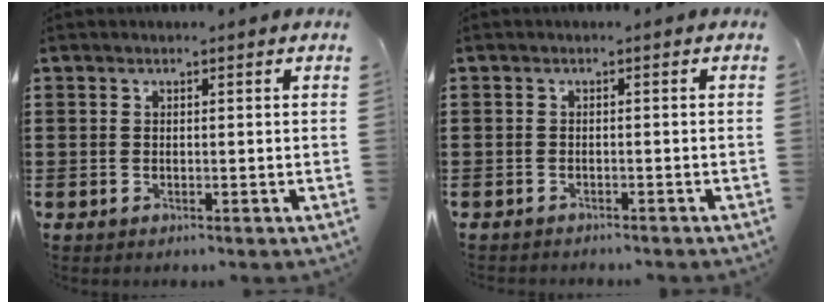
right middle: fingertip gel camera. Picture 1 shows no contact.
{"total": 0.9, "force": [-0.9, 0.1, 0.0], "torque": [-0.002, 0.002, -0.020]}